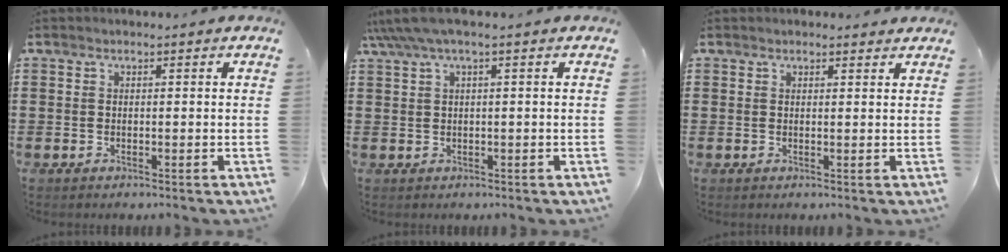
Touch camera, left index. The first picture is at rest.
{"total": 2.8, "force": [0.9, 0.2, 2.6], "torque": [-0.065, -0.005, 0.010]}
{"total": 1.3, "force": [1.2, 0.4, 0.2], "torque": [-0.007, 0.004, 0.023]}